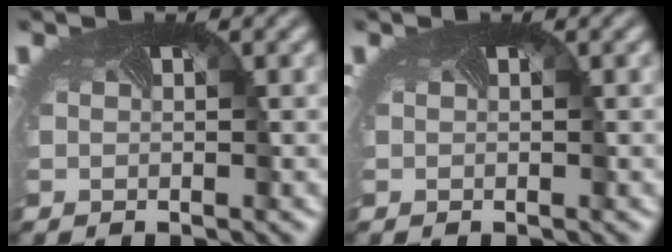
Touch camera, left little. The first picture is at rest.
{"total": 0.0}